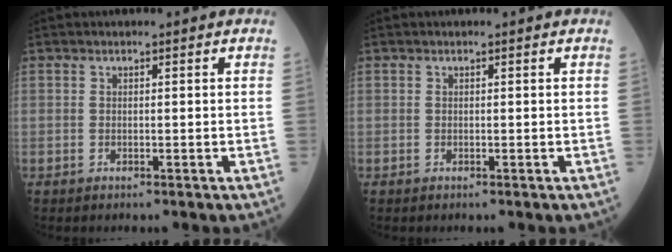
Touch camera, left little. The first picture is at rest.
{"total": 0.0}